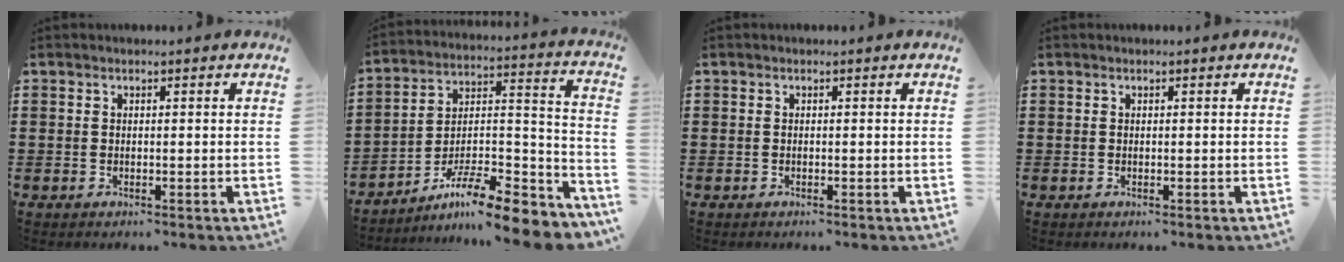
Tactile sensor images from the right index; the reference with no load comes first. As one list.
[{"total": 10.4, "force": [-8.5, 1.1, 5.9], "torque": [-0.092, 0.009, -0.164]}, {"total": 0.0}, {"total": 0.0}]